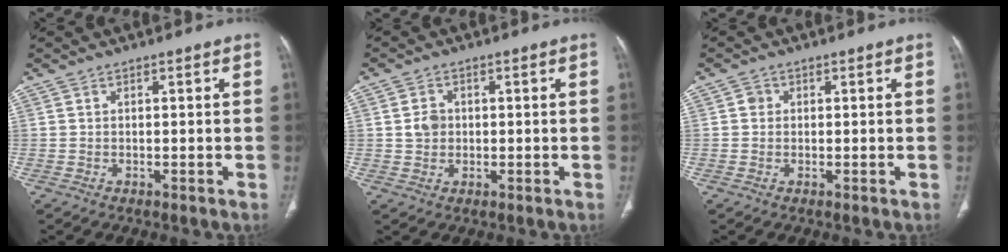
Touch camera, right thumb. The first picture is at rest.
{"total": 3.3, "force": [0.2, 2.8, 1.8], "torque": [-0.021, 0.005, 0.004]}
{"total": 1.4, "force": [0.2, 1.3, 0.4], "torque": [0.000, 0.003, 0.001]}